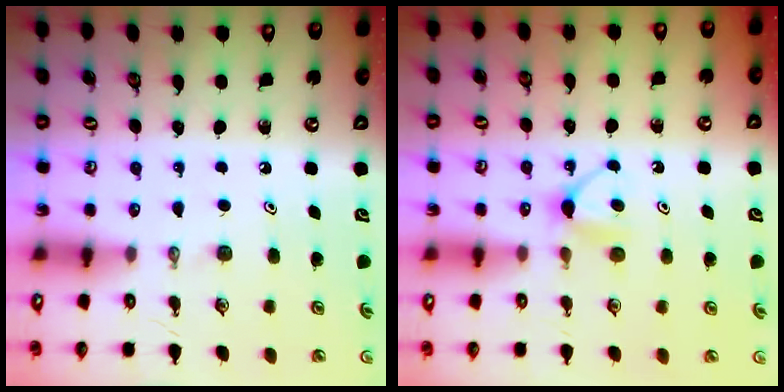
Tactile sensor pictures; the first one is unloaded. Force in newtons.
{"total": 4.1, "press": 4.0, "slide": 0.6}